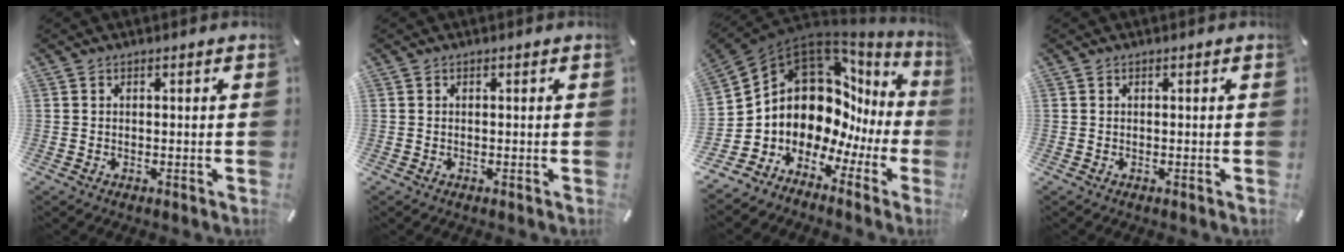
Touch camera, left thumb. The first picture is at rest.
{"total": 0.0}
{"total": 12.1, "force": [3.4, 9.8, 6.2], "torque": [-0.125, -0.088, 0.060]}
{"total": 0.0}